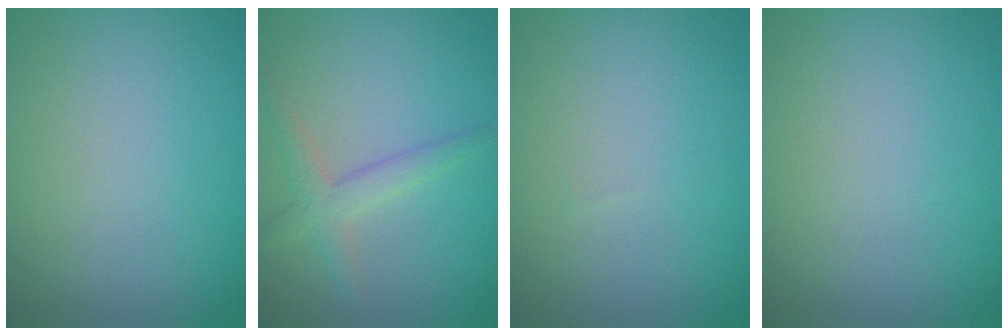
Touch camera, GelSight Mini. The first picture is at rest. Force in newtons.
{"total": 2.6, "press": 2.6, "slide": 0.2}
{"total": 0.0}
{"total": 0.0}